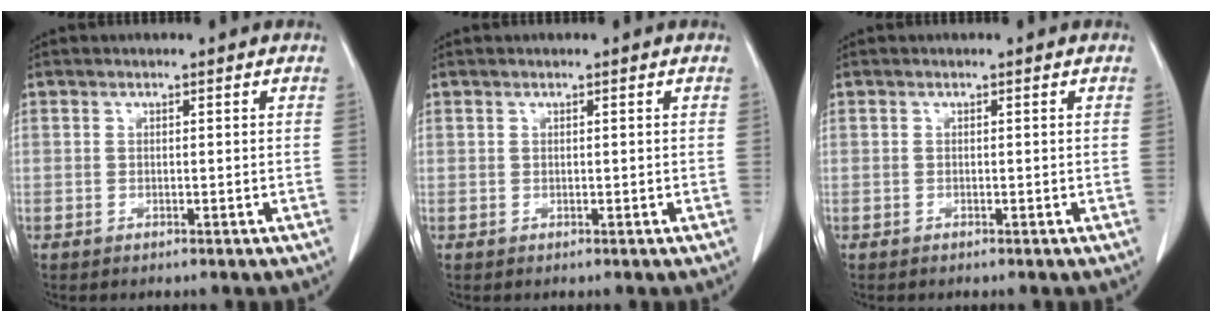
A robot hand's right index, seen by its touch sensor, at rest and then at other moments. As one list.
[{"total": 0.0}, {"total": 0.0}]